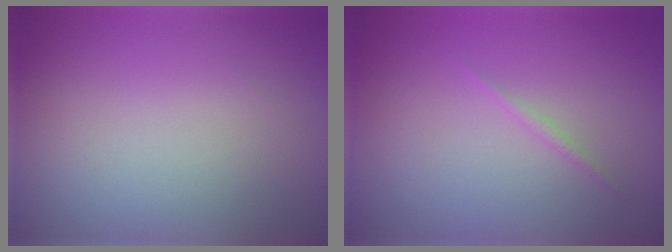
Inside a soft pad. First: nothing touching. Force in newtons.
{"total": 0.5, "press": 0.5, "slide": 0.1}